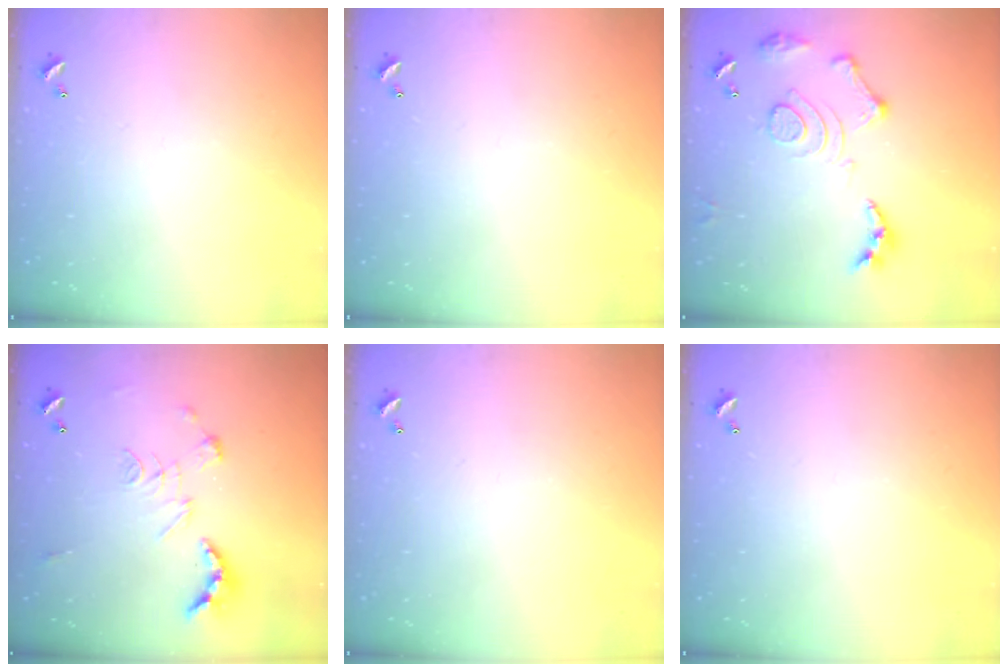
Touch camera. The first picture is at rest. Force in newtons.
{"total": 0.0}
{"total": 14.6, "press": 14.5, "slide": 1.6}
{"total": 2.5, "press": 2.0, "slide": 1.5}
{"total": 0.0}
{"total": 0.0}